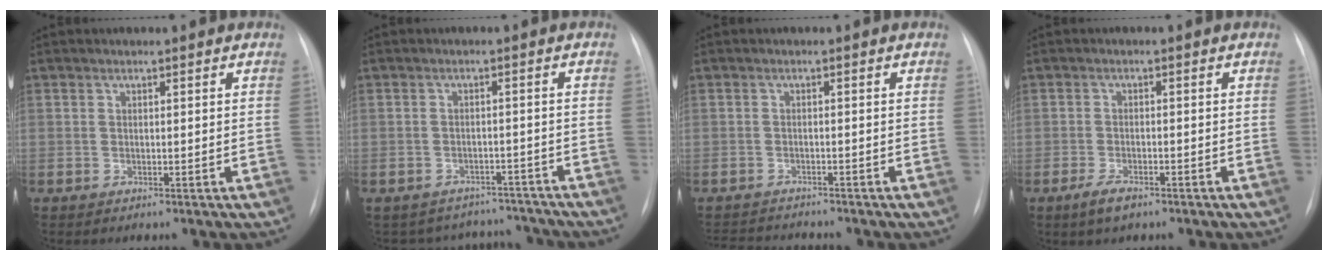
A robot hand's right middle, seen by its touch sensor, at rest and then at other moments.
{"total": 9.1, "force": [-8.5, 3.3, -0.3], "torque": [0.011, 0.031, -0.100]}
{"total": 5.3, "force": [-5.2, 0.3, 0.8], "torque": [-0.012, -0.008, -0.082]}
{"total": 3.2, "force": [-2.2, 1.1, 2.0], "torque": [-0.048, -0.004, -0.038]}